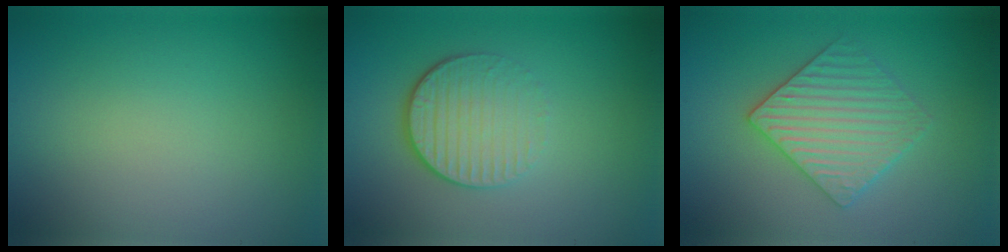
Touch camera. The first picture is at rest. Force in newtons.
{"total": 4.3, "press": 2.9, "slide": 3.2}
{"total": 3.5, "press": 3.4, "slide": 0.7}